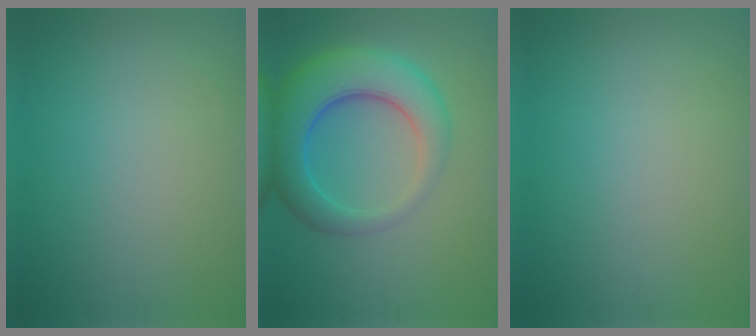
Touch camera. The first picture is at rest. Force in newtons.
{"total": 8.0, "press": 8.0, "slide": 0.3}
{"total": 0.0}